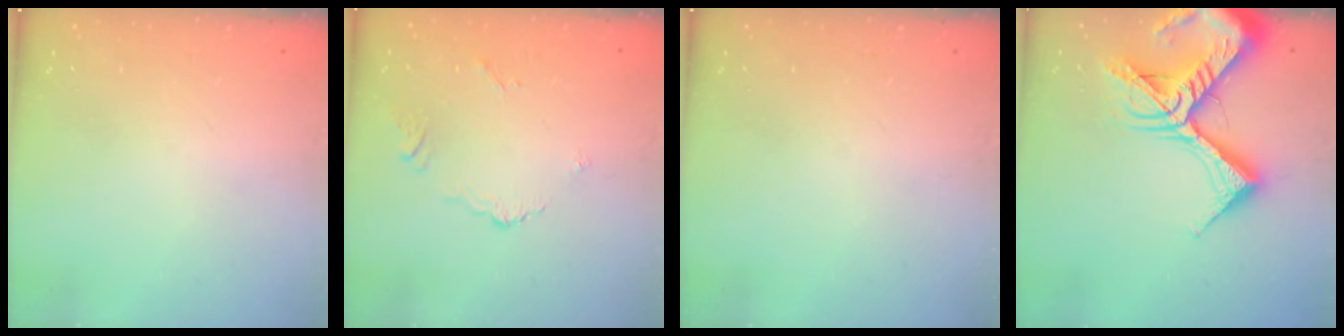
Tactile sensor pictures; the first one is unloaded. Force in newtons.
{"total": 3.0, "press": 2.9, "slide": 0.8}
{"total": 0.0}
{"total": 20.7, "press": 20.5, "slide": 2.4}